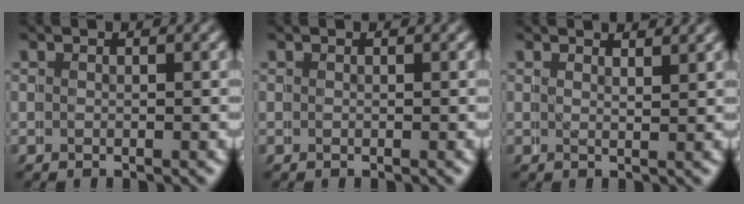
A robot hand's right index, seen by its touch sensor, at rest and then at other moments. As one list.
[{"total": 0.0}, {"total": 1.6, "force": [1.4, -0.4, -0.5], "torque": [-0.005, -0.013, 0.025]}]